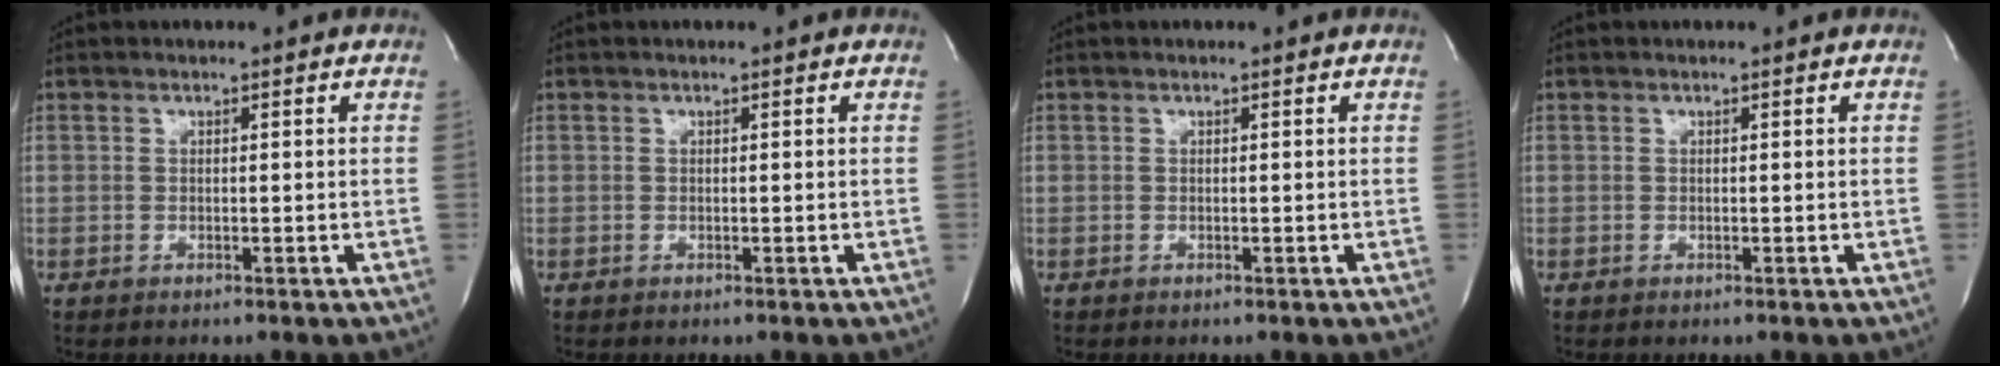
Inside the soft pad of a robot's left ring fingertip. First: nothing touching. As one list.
[{"total": 0.0}, {"total": 0.0}, {"total": 0.0}]